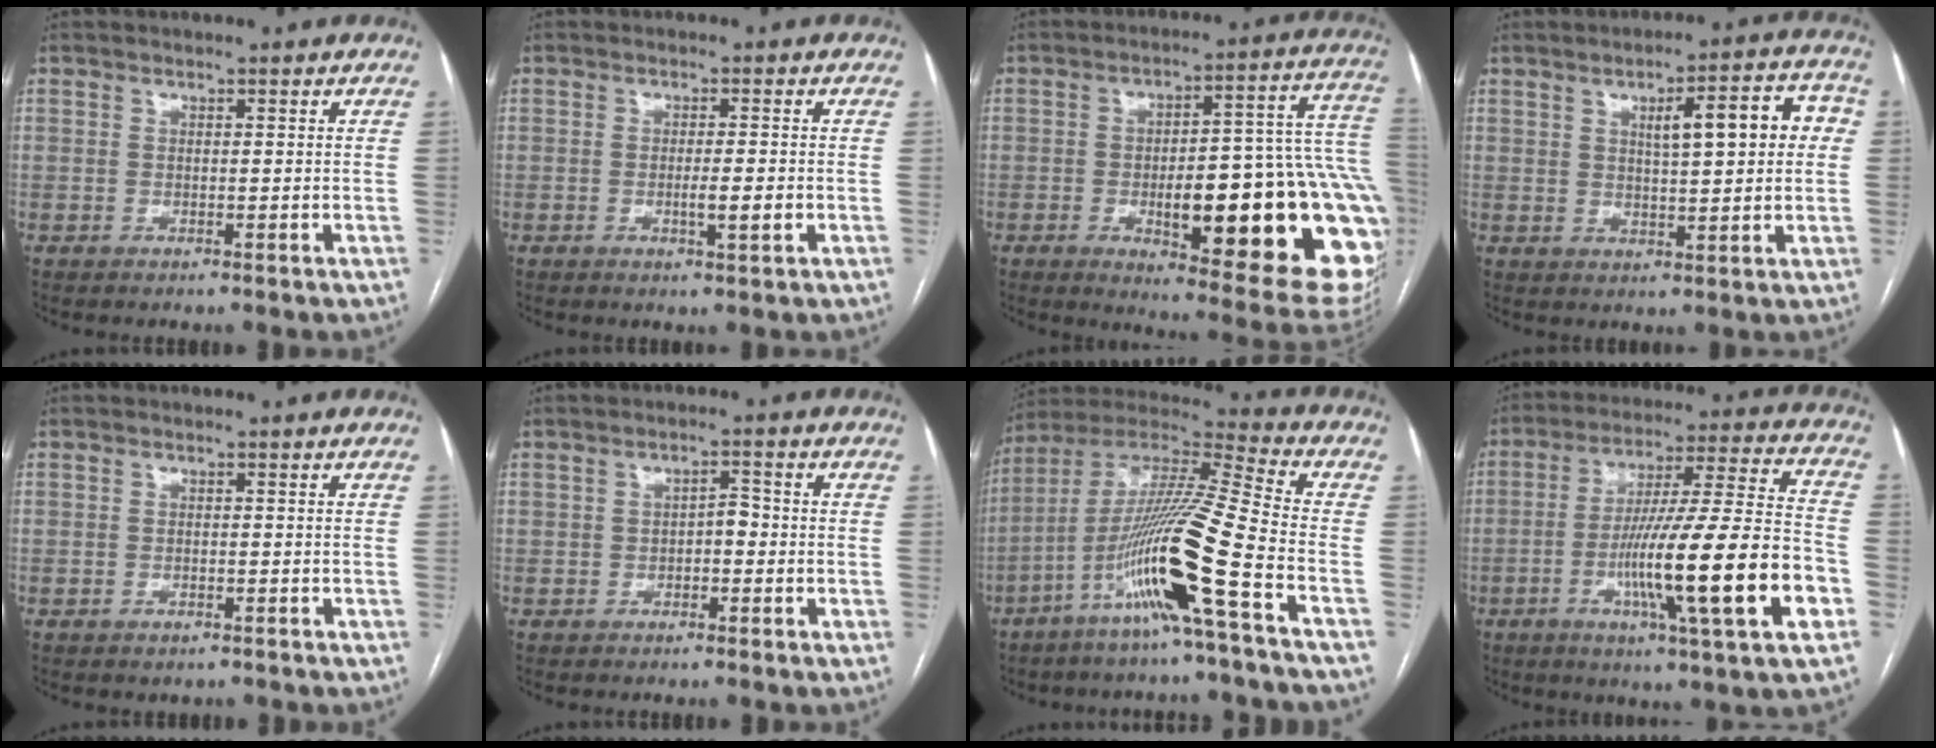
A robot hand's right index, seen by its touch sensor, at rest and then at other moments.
{"total": 3.1, "force": [-0.8, 0.2, 3.0], "torque": [-0.052, -0.005, -0.013]}
{"total": 29.4, "force": [-6.1, 5.9, 28.2], "torque": [-0.277, 0.010, -0.074]}
{"total": 9.7, "force": [2.3, 2.3, 9.1], "torque": [-0.128, 0.024, 0.033]}
{"total": 1.0, "force": [-0.6, 0.6, 0.3], "torque": [-0.011, 0.000, -0.006]}
{"total": 2.4, "force": [-0.4, 1.3, 1.9], "torque": [-0.030, 0.013, -0.008]}
{"total": 18.6, "force": [-7.8, -1.5, 16.8], "torque": [-0.336, -0.017, -0.155]}
{"total": 22.0, "force": [-6.7, 0.2, 21.0], "torque": [-0.324, -0.012, -0.111]}